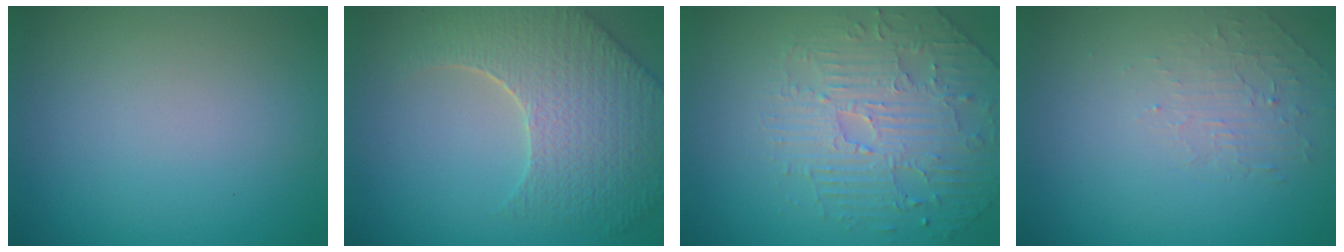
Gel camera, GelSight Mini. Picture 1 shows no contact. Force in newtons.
{"total": 7.5, "press": 5.7, "slide": 4.9}
{"total": 4.2, "press": 4.1, "slide": 0.9}
{"total": 1.8, "press": 0.5, "slide": 1.7}